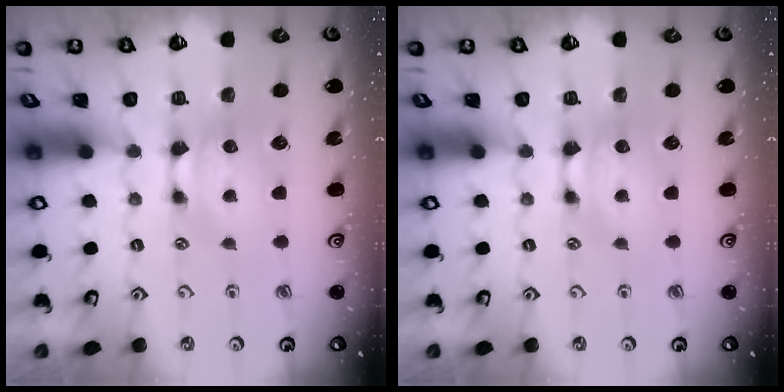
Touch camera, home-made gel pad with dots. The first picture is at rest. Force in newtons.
{"total": 0.0}